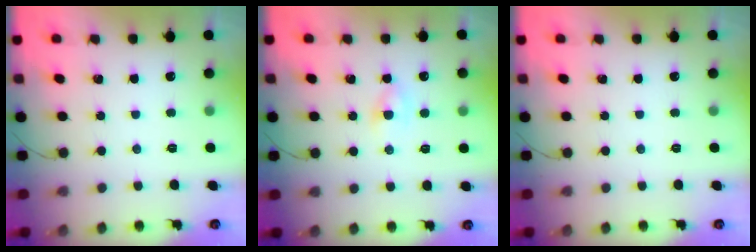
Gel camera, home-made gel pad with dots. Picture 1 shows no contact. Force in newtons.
{"total": 2.5, "press": 2.4, "slide": 0.9}
{"total": 0.0}